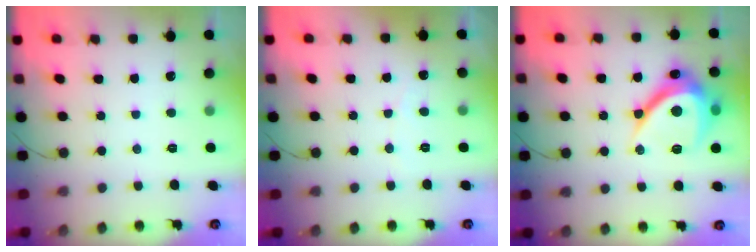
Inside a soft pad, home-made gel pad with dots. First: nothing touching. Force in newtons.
{"total": 2.6, "press": 2.6, "slide": 0.2}
{"total": 14.7, "press": 14.7, "slide": 0.5}